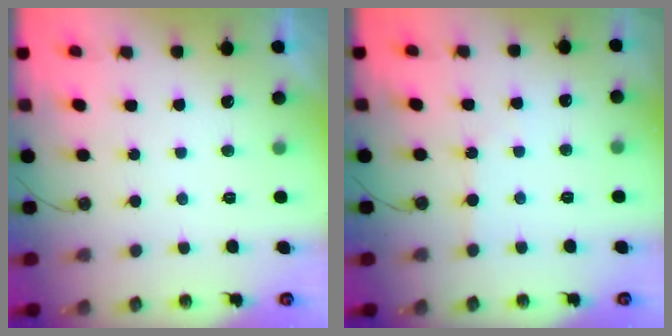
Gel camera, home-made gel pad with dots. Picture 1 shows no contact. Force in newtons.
{"total": 1.9, "press": 1.8, "slide": 0.3}